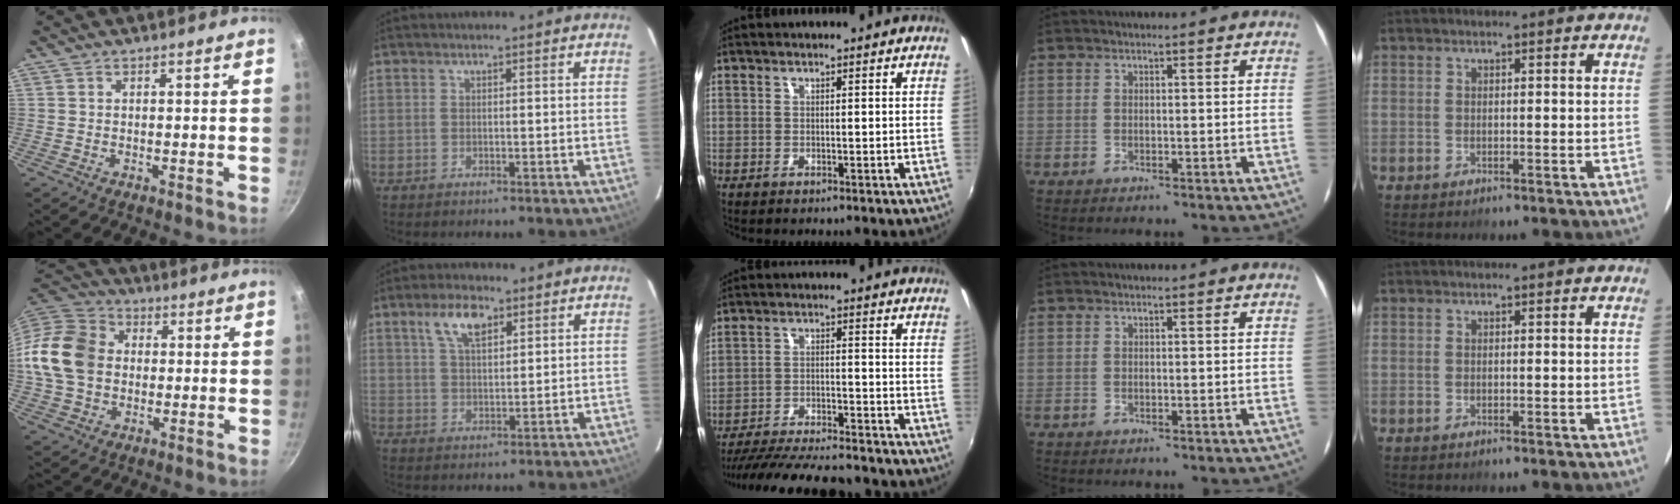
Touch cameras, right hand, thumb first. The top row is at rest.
{"thumb": {"total": 15.0, "force": [0.3, 12.1, 8.9], "torque": [-0.147, 0.024, -0.009]}, "index": {"total": 6.7, "force": [3.7, 2.9, 4.7], "torque": [-0.088, 0.013, 0.070]}, "middle": {"total": 20.6, "force": [-18.0, 4.4, 9.0], "torque": [-0.178, -0.026, -0.266]}}